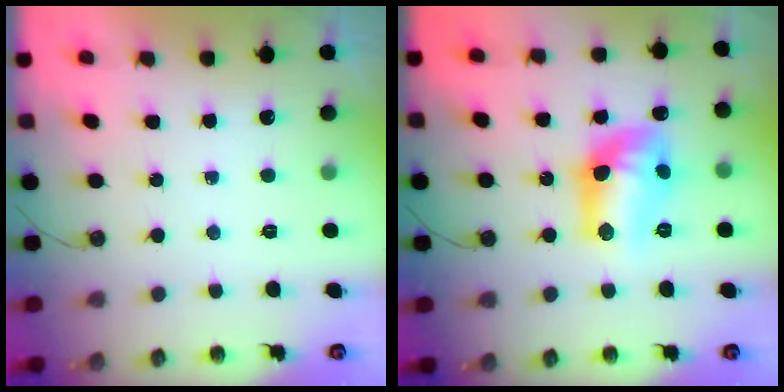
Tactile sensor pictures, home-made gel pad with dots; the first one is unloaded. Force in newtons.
{"total": 13.7, "press": 13.7, "slide": 0.8}